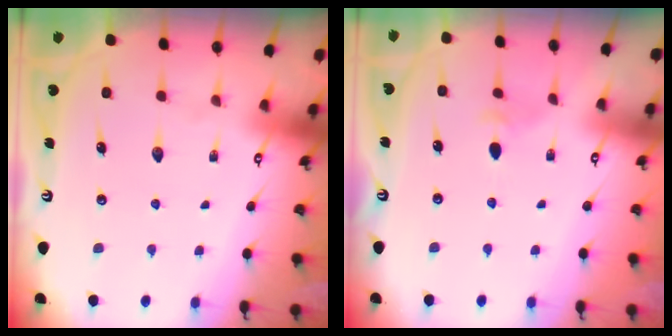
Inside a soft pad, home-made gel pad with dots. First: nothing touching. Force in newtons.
{"total": 2.2, "press": 2.1, "slide": 0.6}